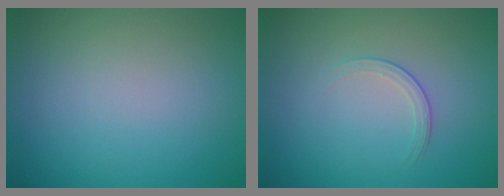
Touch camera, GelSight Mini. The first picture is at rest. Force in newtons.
{"total": 1.5, "press": 0.7, "slide": 1.4}